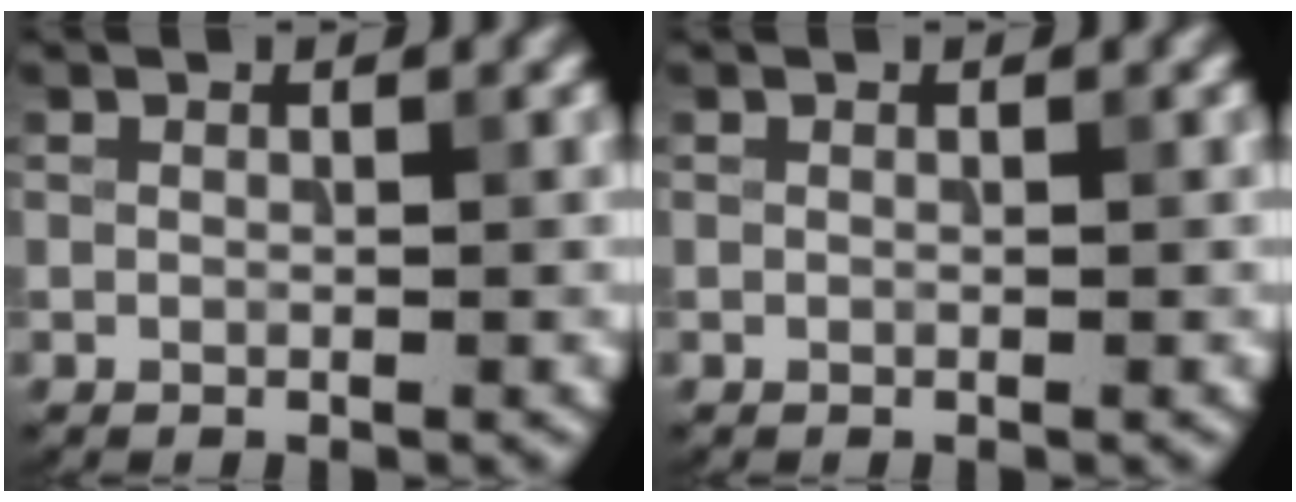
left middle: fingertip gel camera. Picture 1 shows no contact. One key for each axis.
{"total": 0.0}